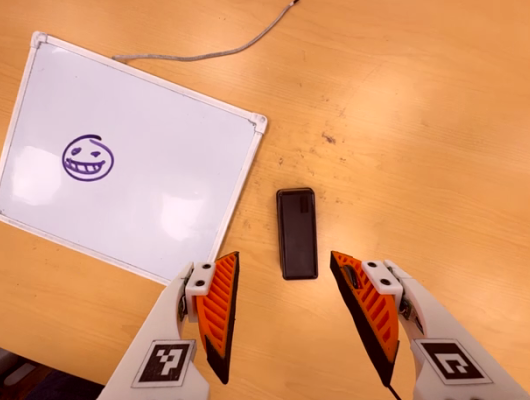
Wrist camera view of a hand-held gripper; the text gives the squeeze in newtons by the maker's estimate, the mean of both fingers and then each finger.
{"total": 0.0}